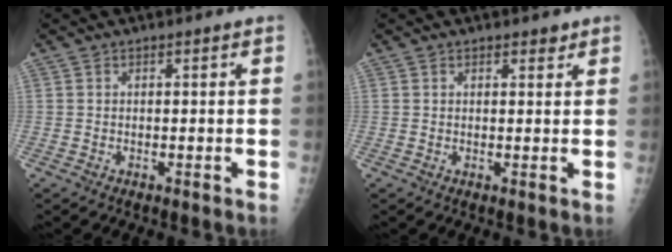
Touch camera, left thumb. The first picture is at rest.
{"total": 1.5, "force": [1.1, 0.8, 0.6], "torque": [0.004, -0.006, 0.012]}